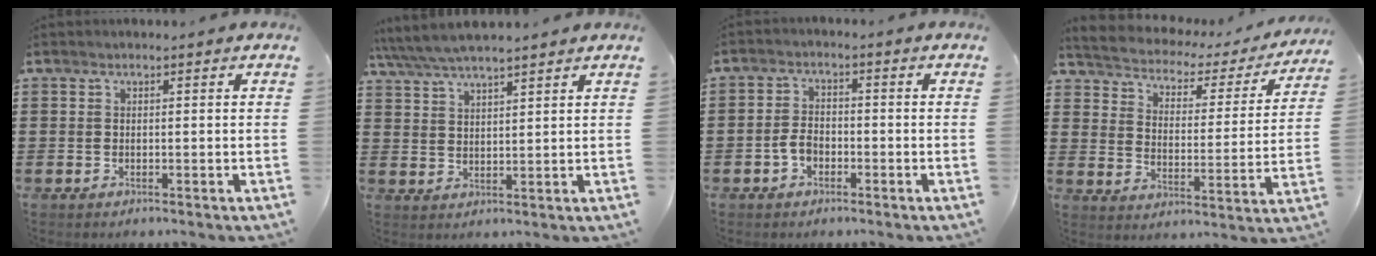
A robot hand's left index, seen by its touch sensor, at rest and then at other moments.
{"total": 4.4, "force": [4.0, 0.5, 1.9], "torque": [-0.049, -0.013, 0.071]}
{"total": 3.1, "force": [-1.3, 1.9, 2.1], "torque": [-0.055, -0.001, -0.029]}
{"total": 2.3, "force": [2.0, 1.0, 0.4], "torque": [-0.027, -0.021, 0.022]}